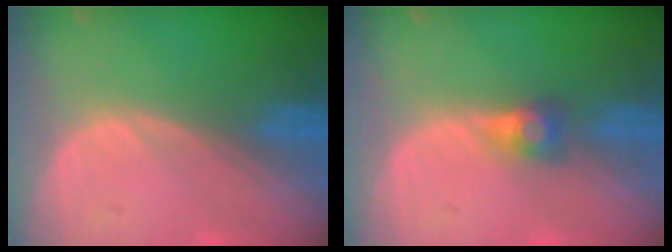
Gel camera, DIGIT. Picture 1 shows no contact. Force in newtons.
{"total": 2.7, "press": 2.5, "slide": 1.0}